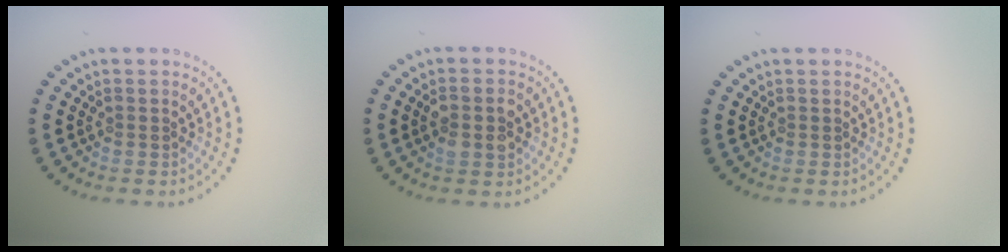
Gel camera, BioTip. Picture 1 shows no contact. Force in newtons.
{"total": 2.4, "press": 2.4, "slide": 0.3}
{"total": 0.0}